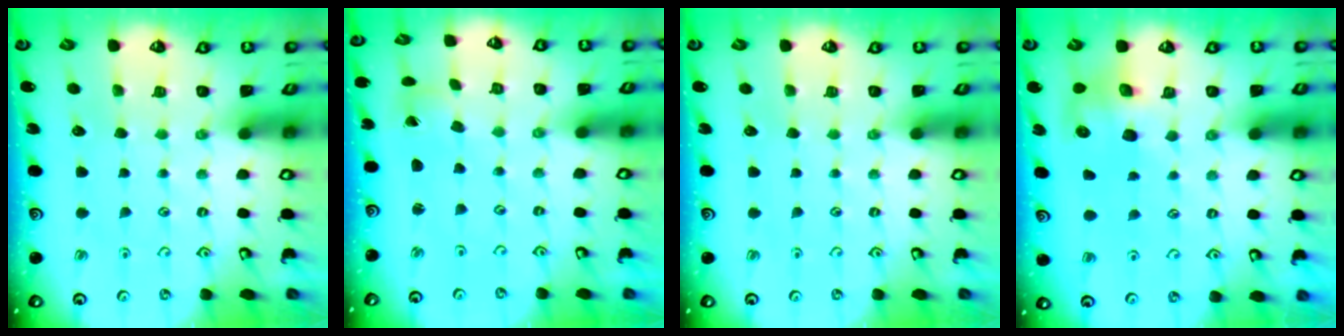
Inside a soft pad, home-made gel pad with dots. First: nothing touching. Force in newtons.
{"total": 0.7, "press": 0.7, "slide": 0.1}
{"total": 0.0}
{"total": 7.5, "press": 7.4, "slide": 1.0}